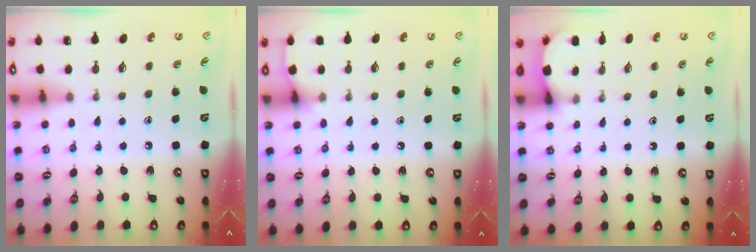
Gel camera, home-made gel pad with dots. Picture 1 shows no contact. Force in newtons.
{"total": 4.2, "press": 4.1, "slide": 0.6}
{"total": 2.7, "press": 2.7, "slide": 0.3}